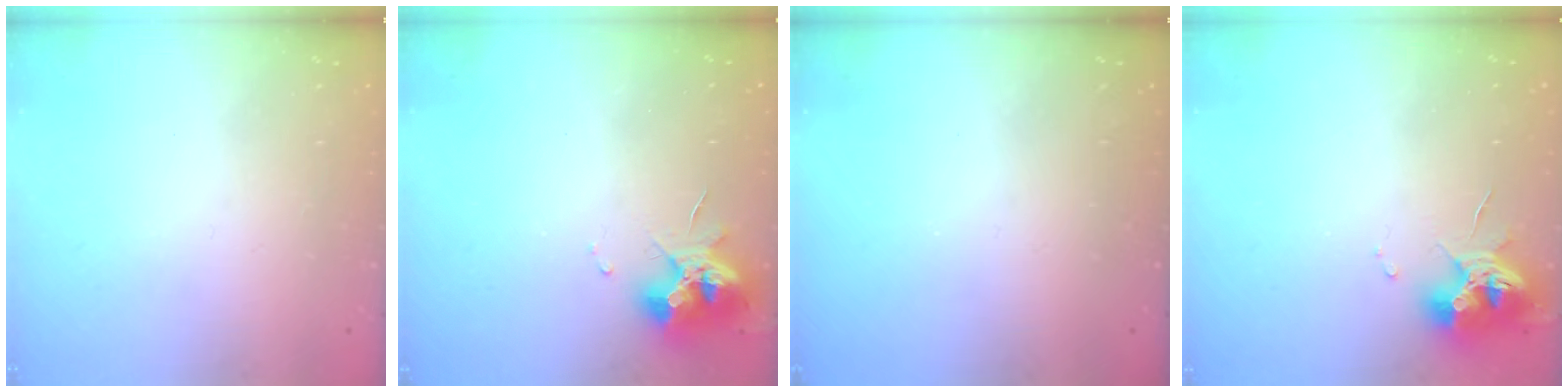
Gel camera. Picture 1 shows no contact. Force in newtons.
{"total": 11.3, "press": 11.2, "slide": 0.8}
{"total": 0.0}
{"total": 10.8, "press": 10.7, "slide": 1.0}